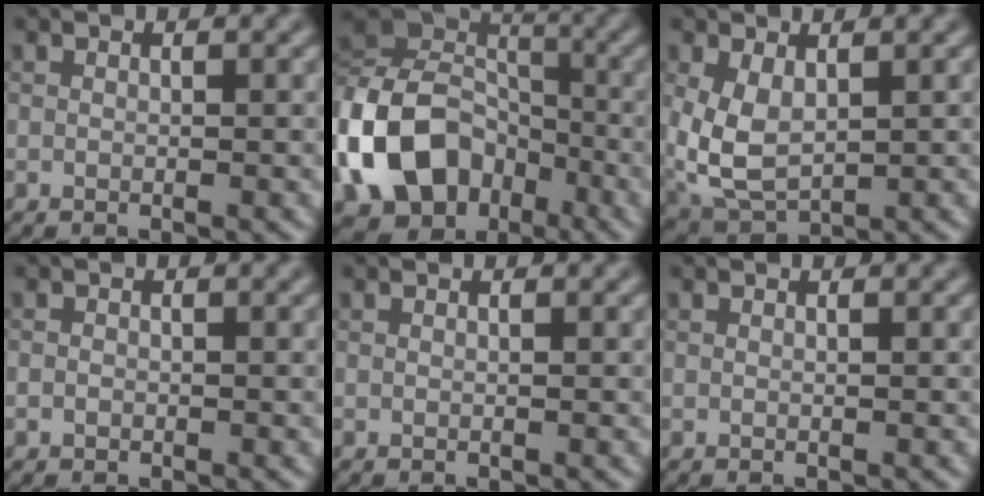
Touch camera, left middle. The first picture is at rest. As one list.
[{"total": 13.0, "force": [-4.4, 9.8, 7.3], "torque": [-0.165, -0.004, -0.092]}, {"total": 5.1, "force": [0.6, 3.2, 4.0], "torque": [-0.103, -0.009, 0.019]}, {"total": 0.6, "force": [-0.3, 0.5, 0.2], "torque": [-0.002, -0.002, -0.006]}, {"total": 0.0}, {"total": 0.0}]